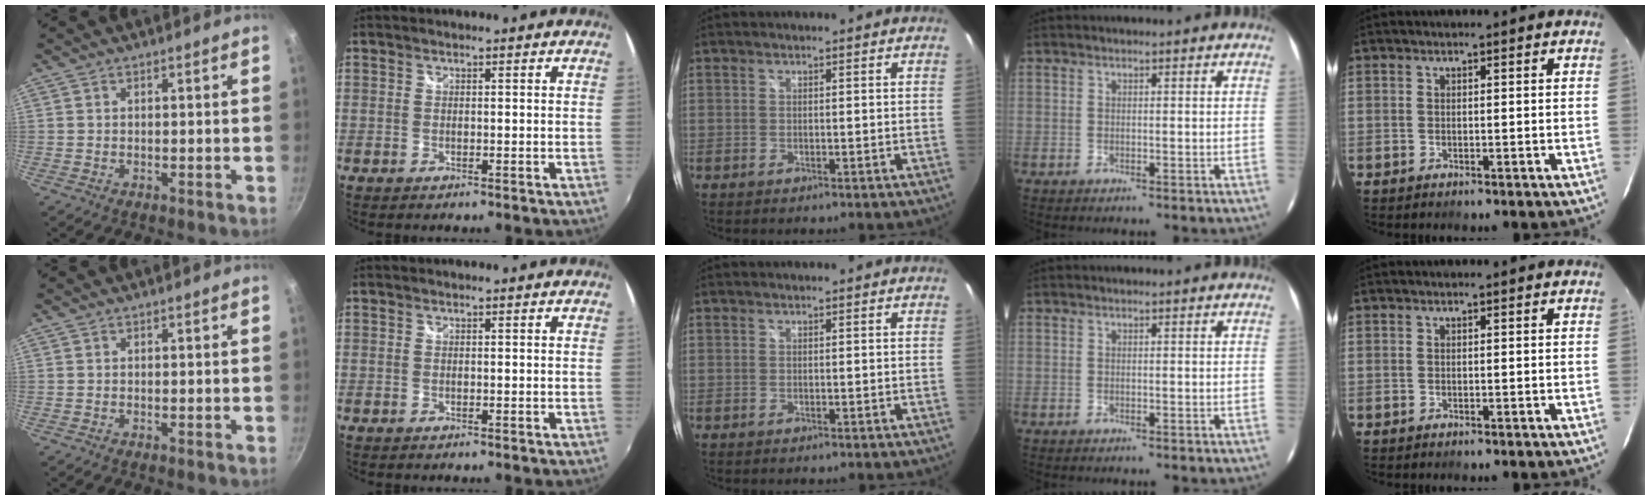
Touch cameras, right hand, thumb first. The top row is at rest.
{}